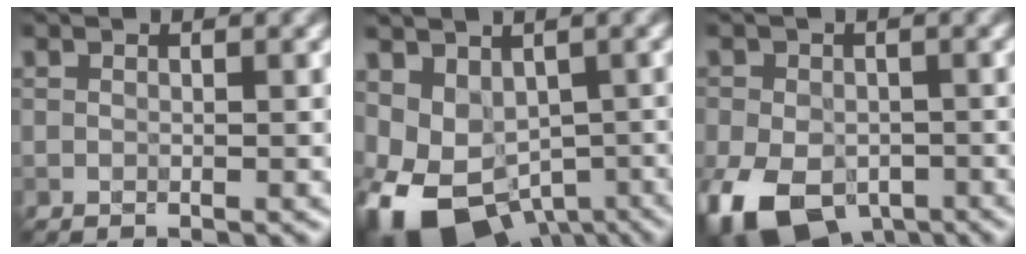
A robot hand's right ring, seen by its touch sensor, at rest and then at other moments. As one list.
[{"total": 11.1, "force": [-5.4, 7.5, 6.1], "torque": [-0.106, -0.036, -0.061]}, {"total": 11.2, "force": [-5.5, 7.4, 6.4], "torque": [-0.132, -0.040, -0.091]}]